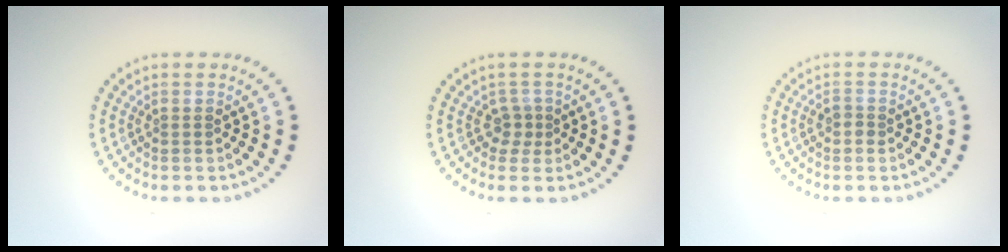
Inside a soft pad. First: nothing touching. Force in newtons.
{"total": 1.4, "press": 1.1, "slide": 0.9}
{"total": 0.9, "press": 0.9, "slide": 0.2}